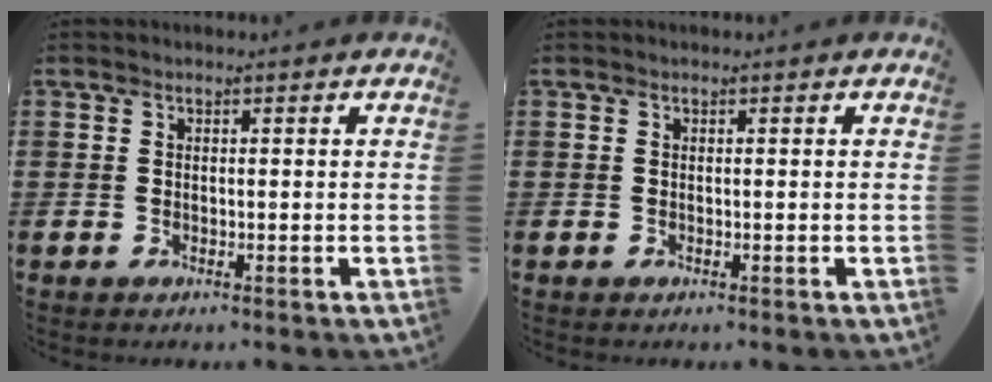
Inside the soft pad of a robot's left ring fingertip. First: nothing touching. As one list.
[{"total": 0.0}]